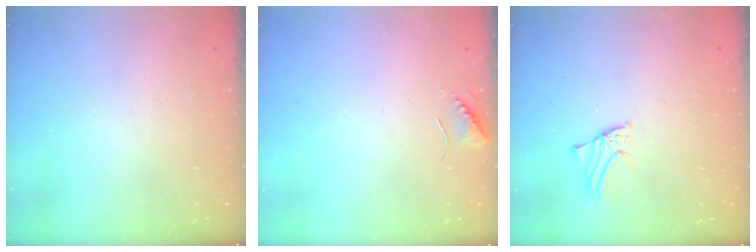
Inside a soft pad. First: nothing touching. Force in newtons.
{"total": 5.7, "press": 5.6, "slide": 0.7}
{"total": 1.2, "press": 1.2, "slide": 0.0}